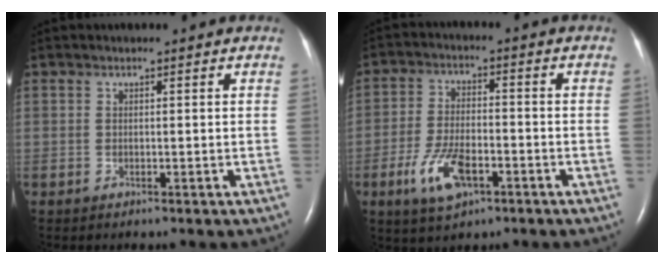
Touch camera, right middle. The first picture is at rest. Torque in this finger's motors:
{"motor_torque": [0.81, -0.42, 0.25, 0.14]}